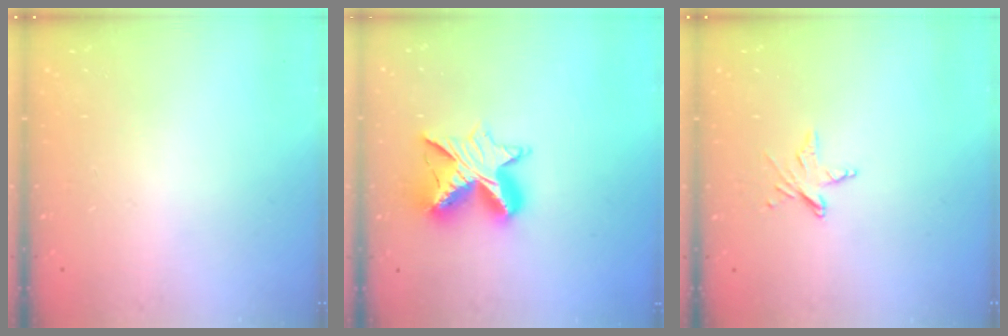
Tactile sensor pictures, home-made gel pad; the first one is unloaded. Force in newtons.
{"total": 12.0, "press": 12.0, "slide": 0.8}
{"total": 5.4, "press": 5.4, "slide": 0.2}